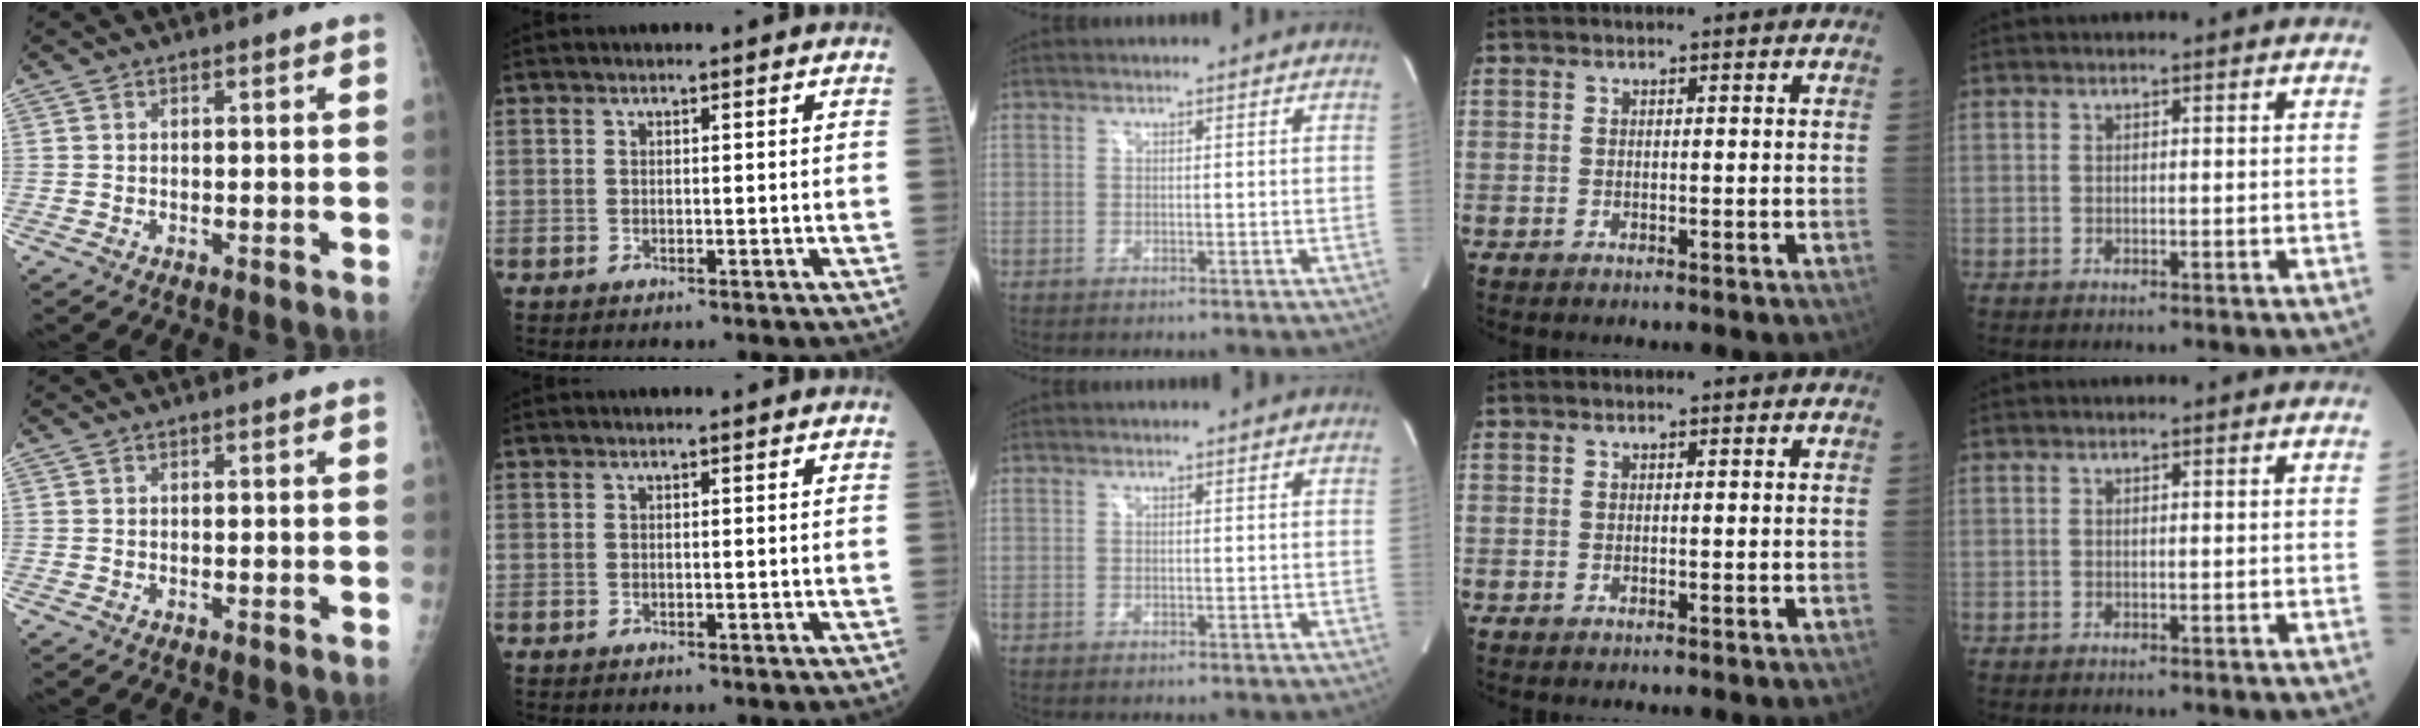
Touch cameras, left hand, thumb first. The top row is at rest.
{}